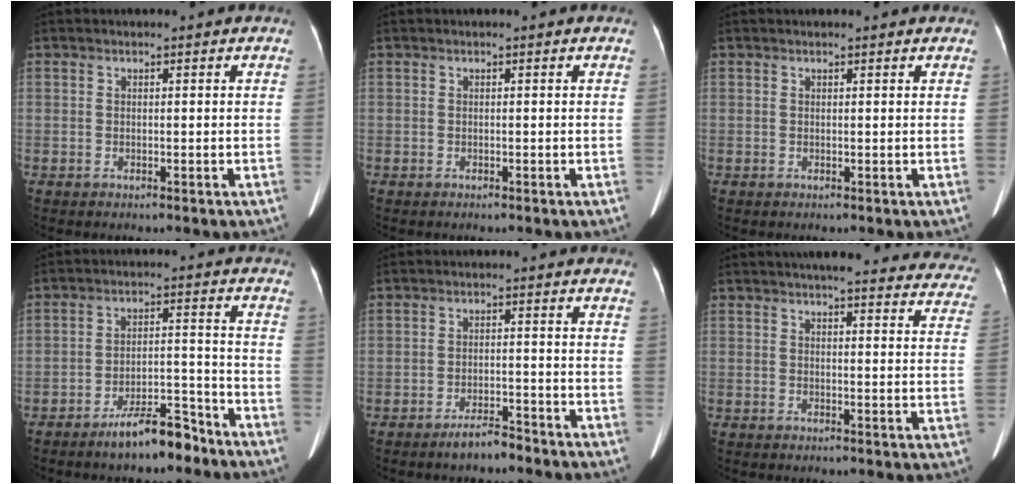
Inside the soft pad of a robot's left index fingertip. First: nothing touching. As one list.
[{"total": 0.0}, {"total": 1.9, "force": [1.7, 0.3, 0.8], "torque": [-0.009, 0.018, 0.018]}, {"total": 7.3, "force": [-6.0, 1.8, 3.8], "torque": [-0.068, 0.006, -0.101]}, {"total": 3.4, "force": [-3.0, 0.6, 1.6], "torque": [-0.033, -0.003, -0.053]}, {"total": 25.6, "force": [23.5, 4.4, 9.1], "torque": [-0.112, -0.044, 0.257]}]